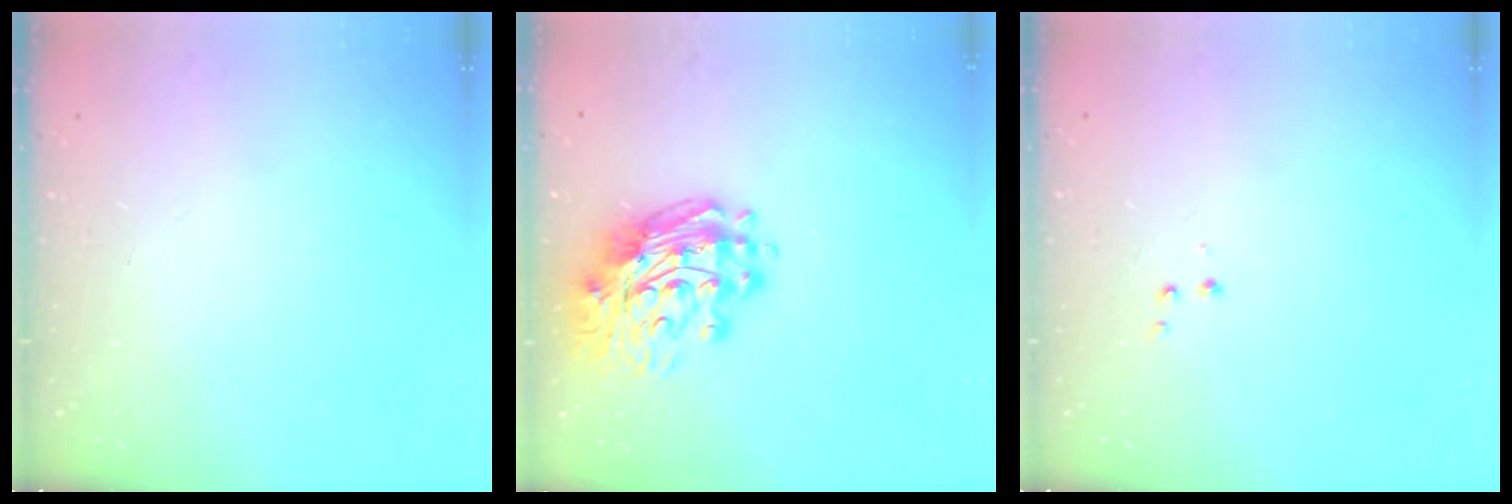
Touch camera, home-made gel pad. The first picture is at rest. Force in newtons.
{"total": 15.0, "press": 14.9, "slide": 1.6}
{"total": 2.6, "press": 2.5, "slide": 0.6}